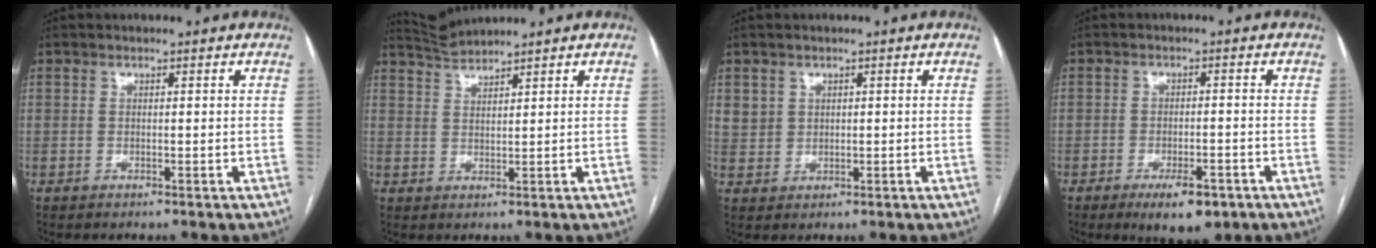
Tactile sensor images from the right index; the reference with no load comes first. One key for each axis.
{"total": 3.3, "fx": 3.1, "fy": -1.1, "fz": -0.4, "tx": 0.003, "ty": 0.002, "tz": 0.068}
{"total": 3.0, "fx": 1.3, "fy": 2.7, "fz": 0.4, "tx": -0.003, "ty": 0.006, "tz": 0.027}
{"total": 6.4, "fx": -3.9, "fy": 2.3, "fz": 4.6, "tx": -0.068, "ty": -0.005, "tz": -0.051}